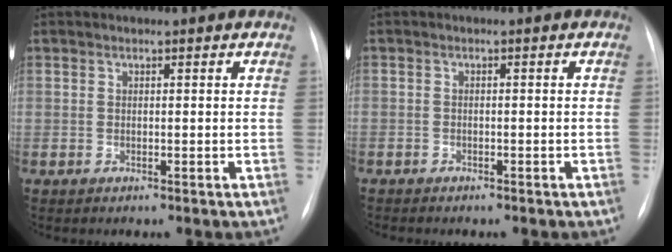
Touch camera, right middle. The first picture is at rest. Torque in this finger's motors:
{"motor_torque": [0.93, -0.95, -0.54, -0.21]}